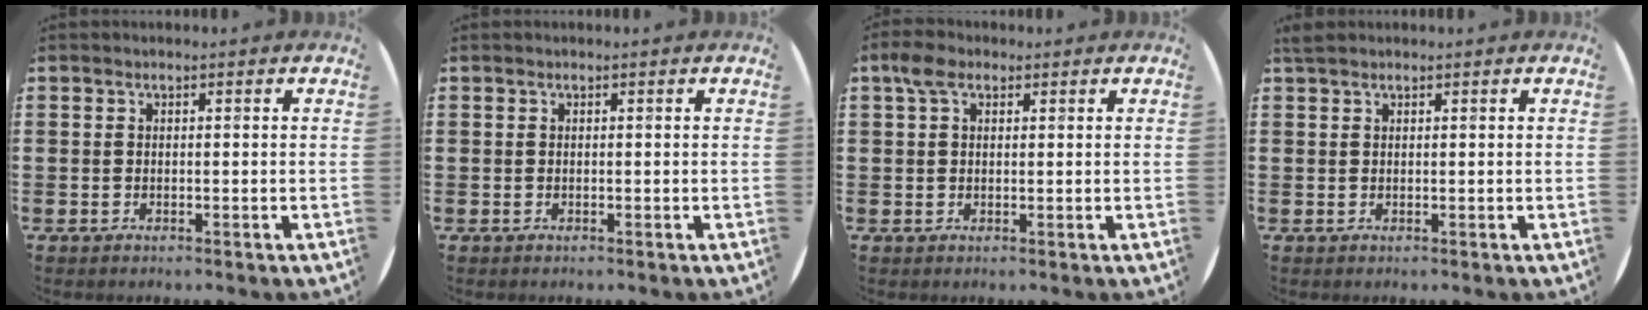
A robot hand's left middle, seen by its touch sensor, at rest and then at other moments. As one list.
[{"total": 0.0}, {"total": 3.0, "force": [1.8, 1.7, 1.6], "torque": [-0.028, 0.007, 0.031]}, {"total": 0.9, "force": [0.9, 0.2, 0.3], "torque": [-0.007, 0.003, 0.016]}]